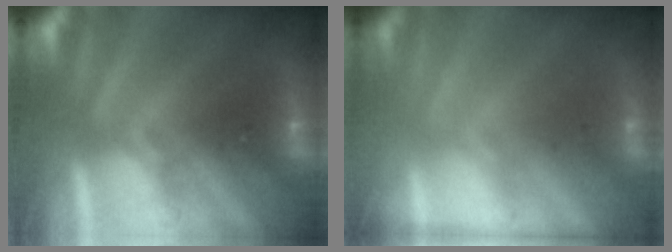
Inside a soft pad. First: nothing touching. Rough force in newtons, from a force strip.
{"total": 1.6}